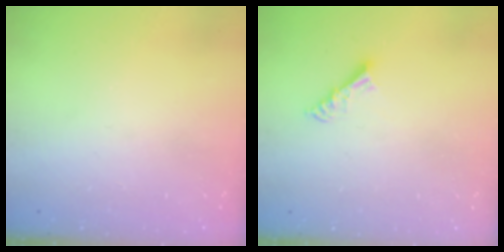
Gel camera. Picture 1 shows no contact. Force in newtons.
{"total": 4.9, "press": 4.8, "slide": 0.4}